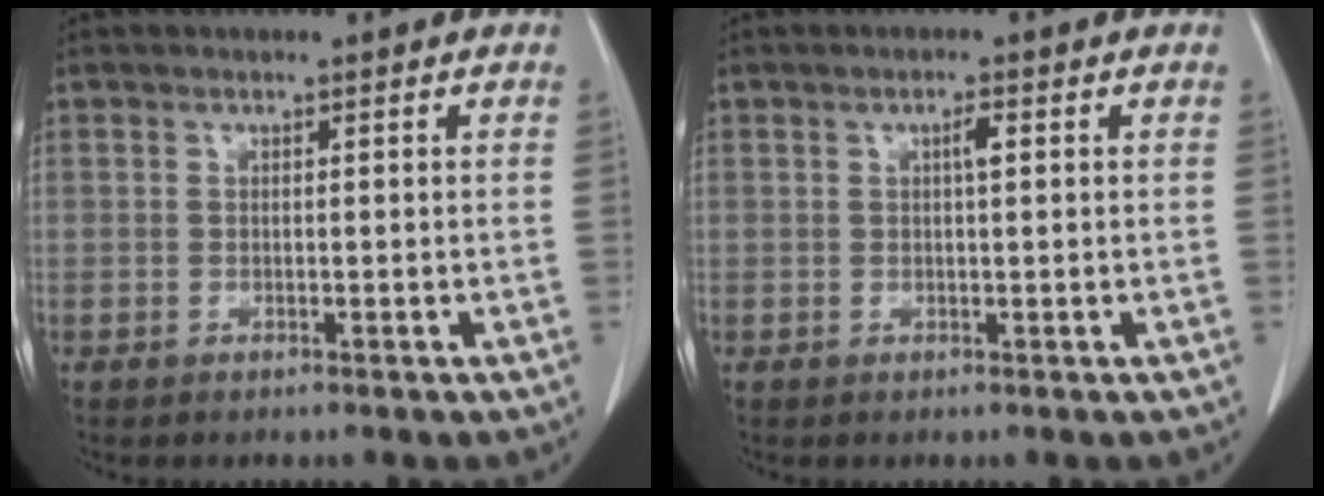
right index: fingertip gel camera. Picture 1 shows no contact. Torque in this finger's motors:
{"motor_torque": [0.13, -0.07, 0.03, 0.02]}